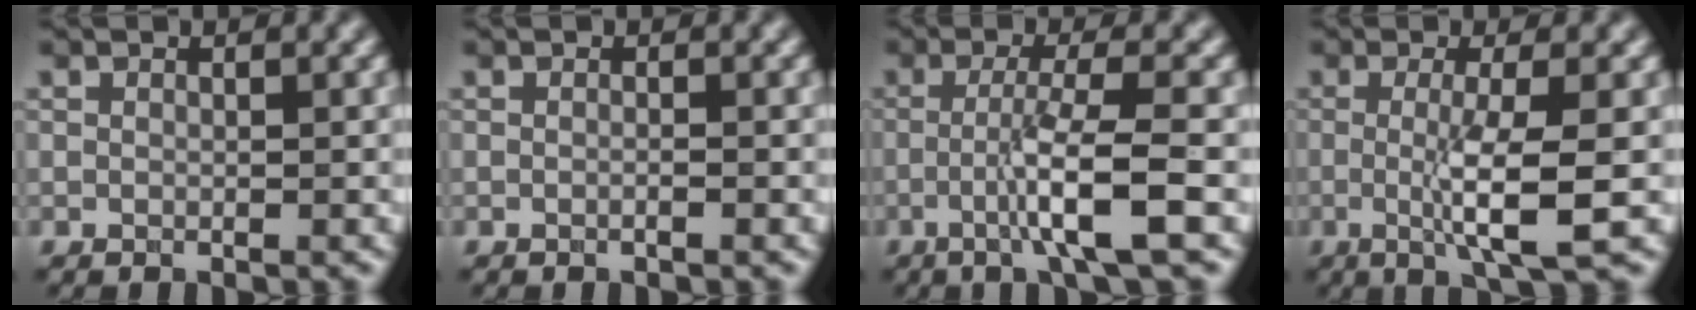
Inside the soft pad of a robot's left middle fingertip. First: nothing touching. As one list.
[{"total": 0.6, "force": [-0.2, 0.1, 0.5], "torque": [-0.011, -0.003, -0.008]}, {"total": 5.1, "force": [-1.5, 0.5, 4.9], "torque": [-0.081, 0.010, -0.037]}, {"total": 5.3, "force": [-0.5, 0.9, 5.2], "torque": [-0.092, -0.012, -0.010]}]